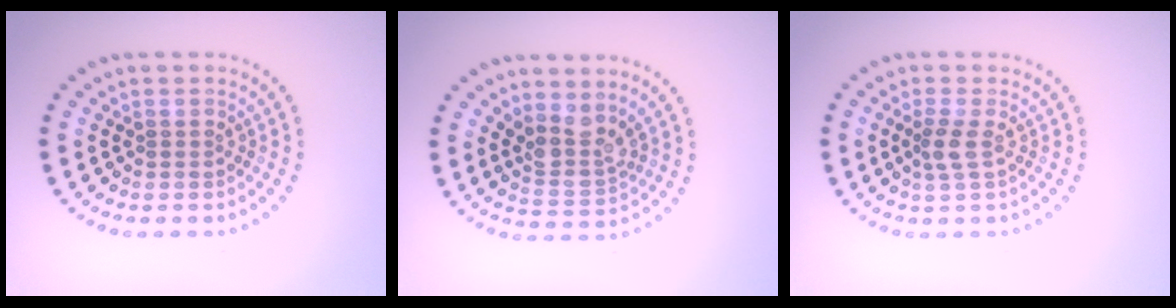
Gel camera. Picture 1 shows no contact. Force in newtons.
{"total": 3.1, "press": 2.3, "slide": 2.0}
{"total": 1.6, "press": 1.3, "slide": 1.0}